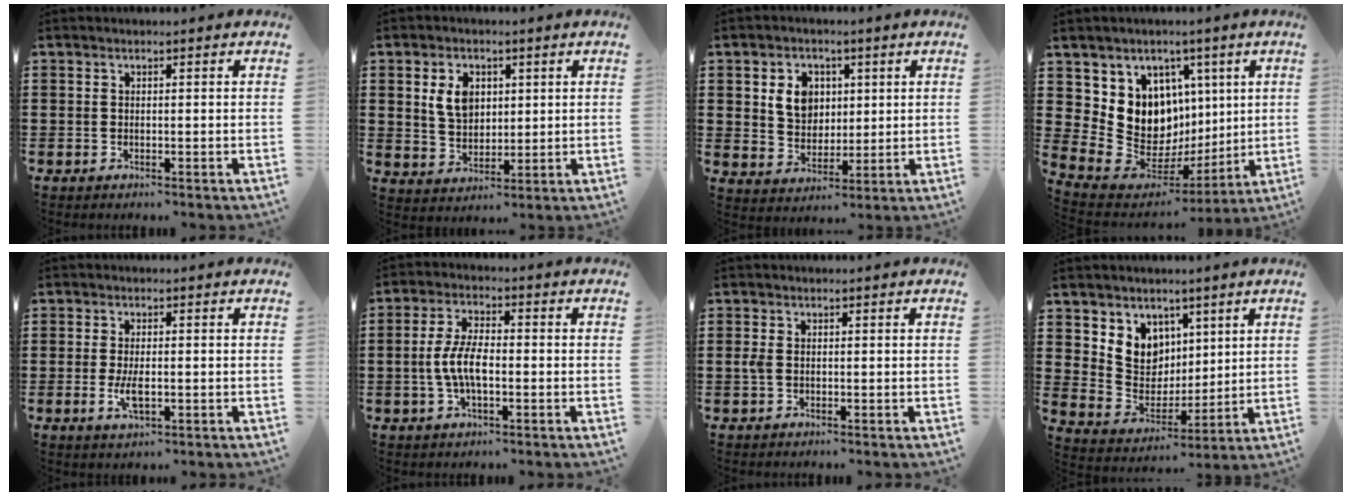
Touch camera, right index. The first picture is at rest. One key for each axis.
{"total": 5.8, "fx": 1.7, "fy": 4.1, "fz": 3.7, "tx": -0.087, "ty": 0.008, "tz": 0.026}
{"total": 6.2, "fx": 1.8, "fy": 5.3, "fz": 2.8, "tx": -0.069, "ty": 0.015, "tz": 0.030}
{"total": 11.3, "fx": 2.0, "fy": 10.4, "fz": 3.8, "tx": -0.112, "ty": -0.041, "tz": 0.049}
{"total": 3.5, "fx": -0.7, "fy": 1.3, "fz": 3.2, "tx": -0.070, "ty": -0.004, "tz": -0.015}
{"total": 6.2, "fx": -1.1, "fy": 2.6, "fz": 5.6, "tx": -0.133, "ty": -0.004, "tz": -0.029}
{"total": 1.5, "fx": -0.2, "fy": 0.9, "fz": 1.2, "tx": -0.033, "ty": 0.000, "tz": -0.007}
{"total": 7.3, "fx": 3.7, "fy": 6.3, "fz": 1.0, "tx": -0.053, "ty": -0.021, "tz": 0.073}